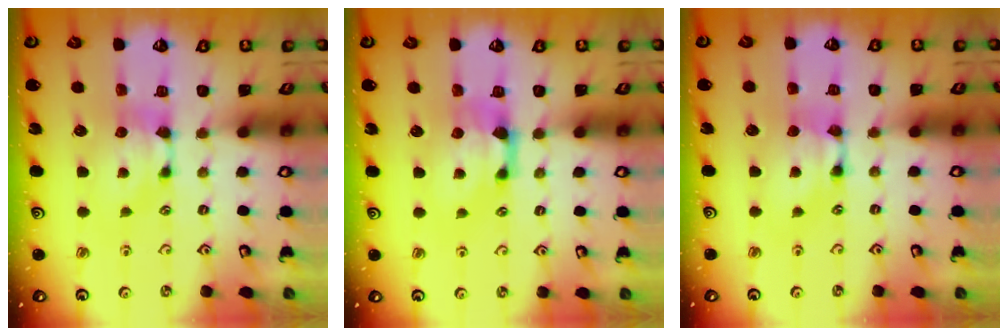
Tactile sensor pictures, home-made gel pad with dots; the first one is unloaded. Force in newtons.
{"total": 1.5, "press": 0.6, "slide": 1.4}
{"total": 1.9, "press": 1.9, "slide": 0.1}